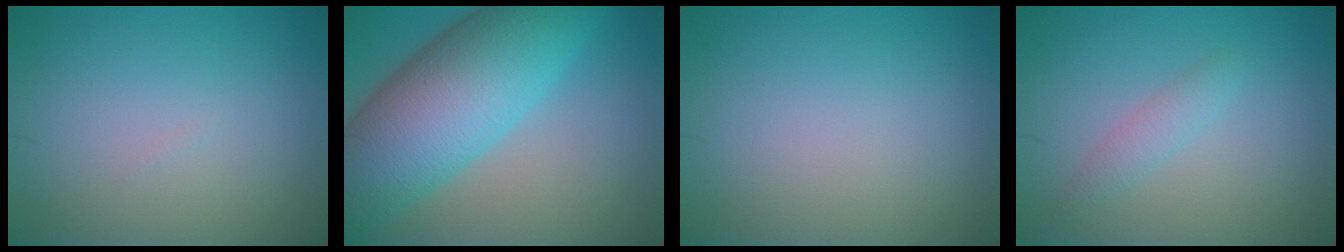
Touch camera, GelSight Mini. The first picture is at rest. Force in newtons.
{"total": 12.5, "press": 12.5, "slide": 0.3}
{"total": 0.0}
{"total": 1.6, "press": 1.6, "slide": 0.2}